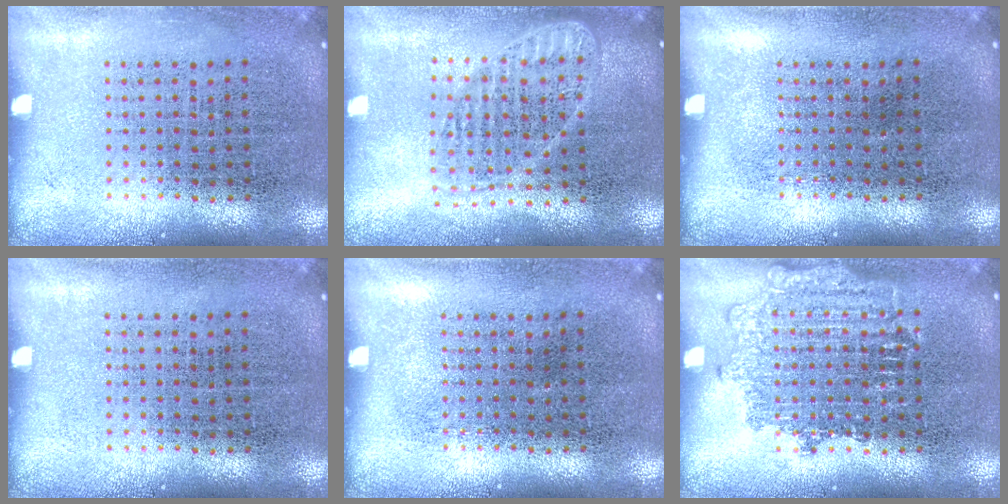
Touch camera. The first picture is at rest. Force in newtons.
{"total": 1.8, "press": 1.6, "slide": 0.9}
{"total": 0.0}
{"total": 0.0}
{"total": 0.0}
{"total": 2.2, "press": 2.2, "slide": 0.5}